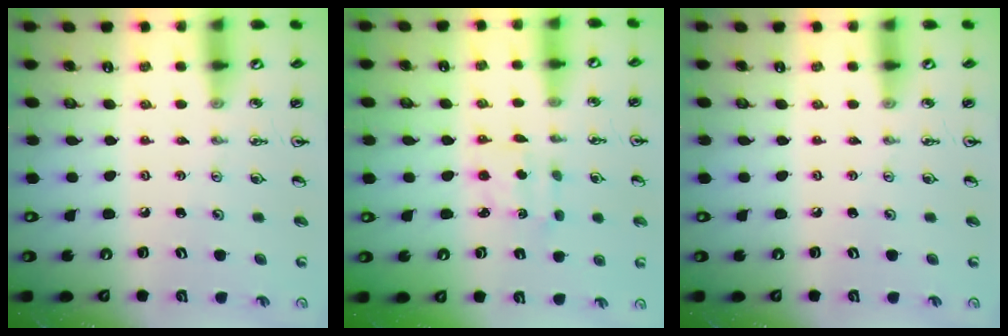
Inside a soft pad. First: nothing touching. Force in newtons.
{"total": 2.2, "press": 2.1, "slide": 0.6}
{"total": 0.0}